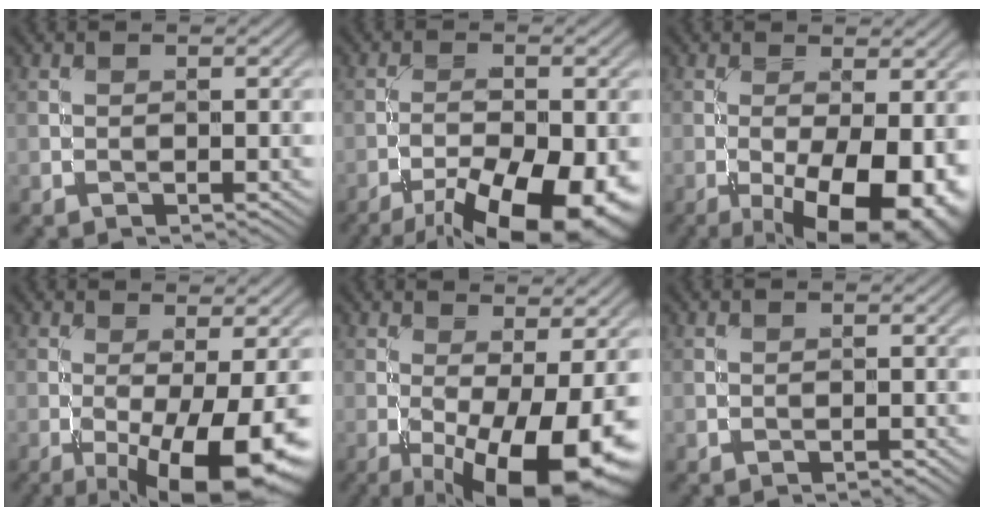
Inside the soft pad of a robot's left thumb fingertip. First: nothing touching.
{"total": 14.9, "force": [-9.3, 5.5, 10.3], "torque": [-0.156, -0.040, -0.126]}
{"total": 14.0, "force": [-5.1, 5.4, 11.9], "torque": [-0.169, -0.016, -0.063]}
{"total": 12.5, "force": [-4.8, 3.1, 11.1], "torque": [-0.164, -0.015, -0.066]}
{"total": 13.8, "force": [-4.9, 4.1, 12.2], "torque": [-0.186, -0.016, -0.067]}
{"total": 0.6, "force": [-0.4, 0.2, 0.4], "torque": [-0.004, 0.001, -0.008]}